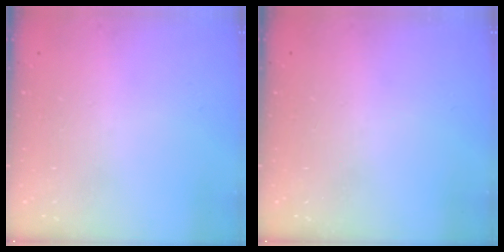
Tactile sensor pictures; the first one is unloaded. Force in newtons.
{"total": 0.0}